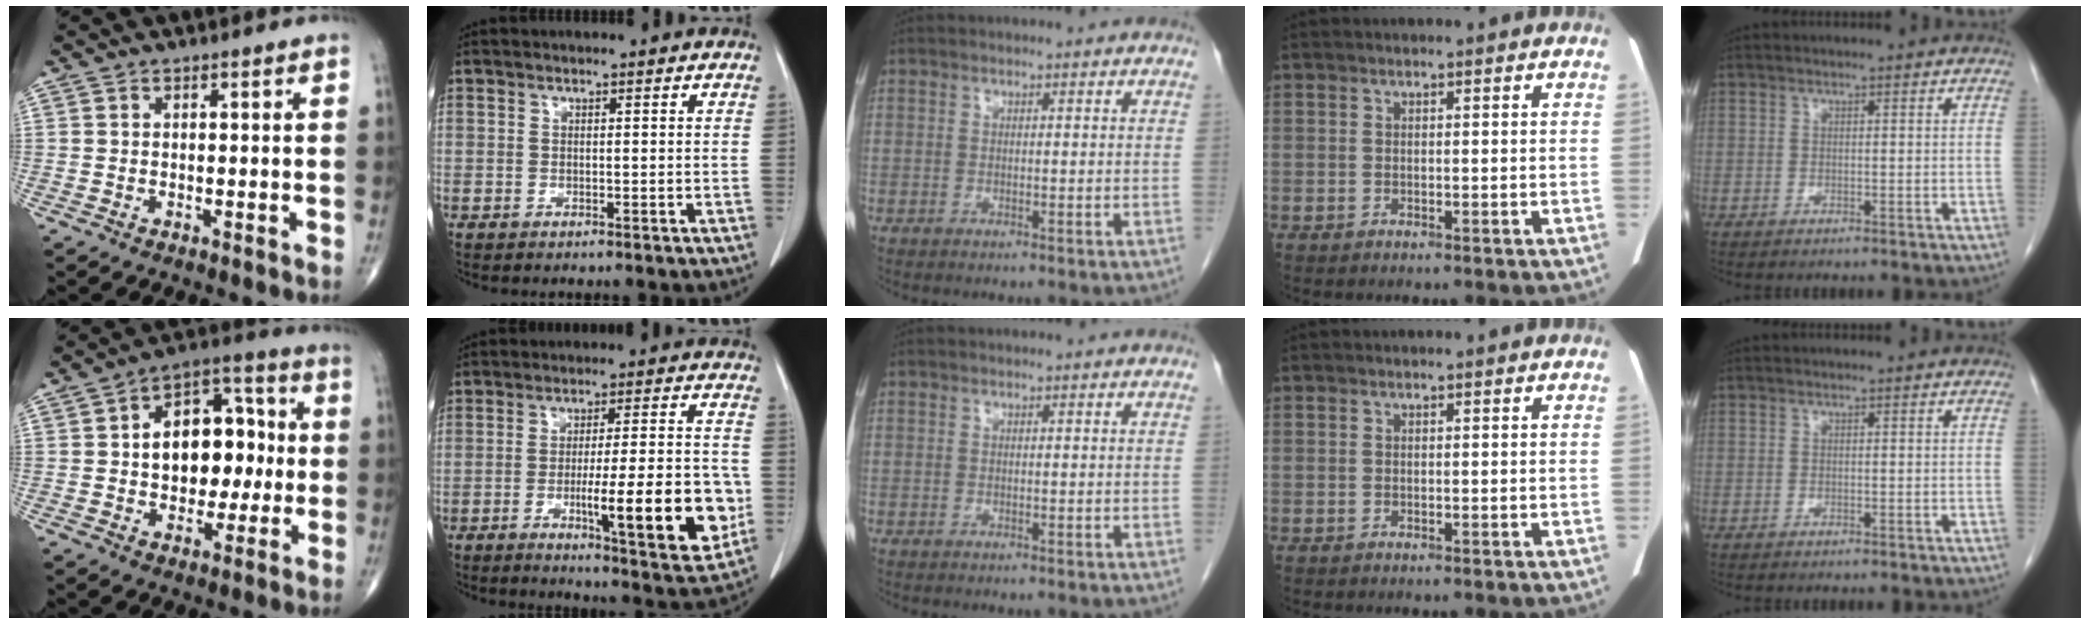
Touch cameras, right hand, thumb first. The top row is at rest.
{"thumb": {"total": 15.3, "force": [0.6, 10.1, 11.4], "torque": [-0.122, 0.035, 0.007]}, "index": {"total": 15.6, "force": [-3.7, 2.1, 15.0], "torque": [-0.204, -0.006, -0.045]}}